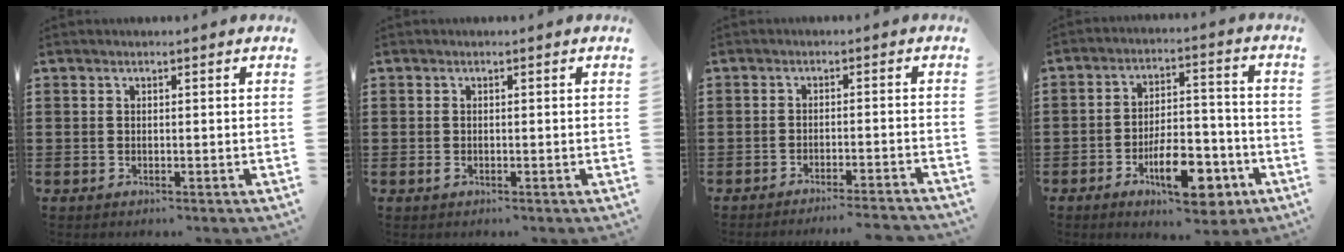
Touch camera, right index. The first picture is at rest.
{"total": 0.8, "force": [-0.3, 0.5, 0.5], "torque": [-0.013, 0.000, -0.006]}
{"total": 2.7, "force": [-2.6, -0.5, 0.6], "torque": [-0.012, -0.002, -0.055]}
{"total": 11.2, "force": [-5.8, 4.6, 8.5], "torque": [-0.116, 0.016, -0.095]}